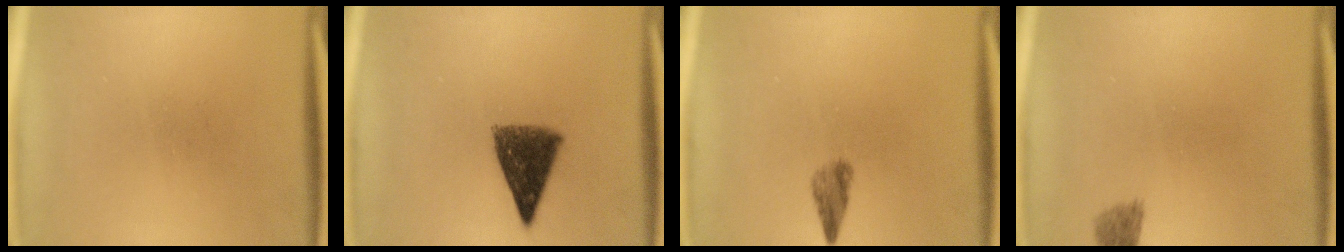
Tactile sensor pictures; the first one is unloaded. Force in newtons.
{"total": 8.9}
{"total": 2.2}
{"total": 1.9}